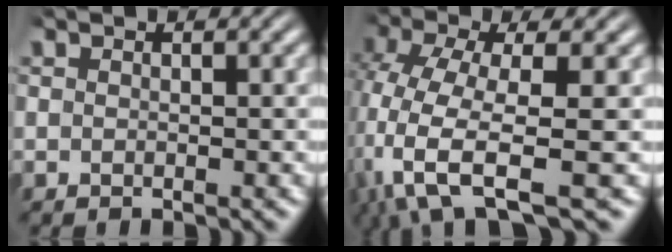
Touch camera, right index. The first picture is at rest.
{"total": 7.8, "force": [-3.9, 3.4, 5.9], "torque": [-0.143, -0.045, -0.038]}